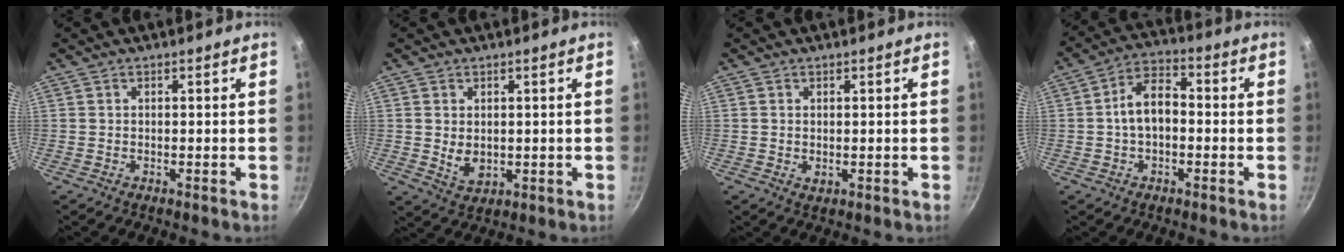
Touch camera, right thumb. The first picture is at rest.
{"total": 5.0, "force": [0.1, 3.5, 3.6], "torque": [-0.056, -0.010, 0.010]}
{"total": 1.2, "force": [0.2, 0.8, 0.9], "torque": [-0.014, -0.003, 0.003]}
{"total": 8.1, "force": [-0.6, 5.1, 6.3], "torque": [-0.089, 0.032, -0.020]}